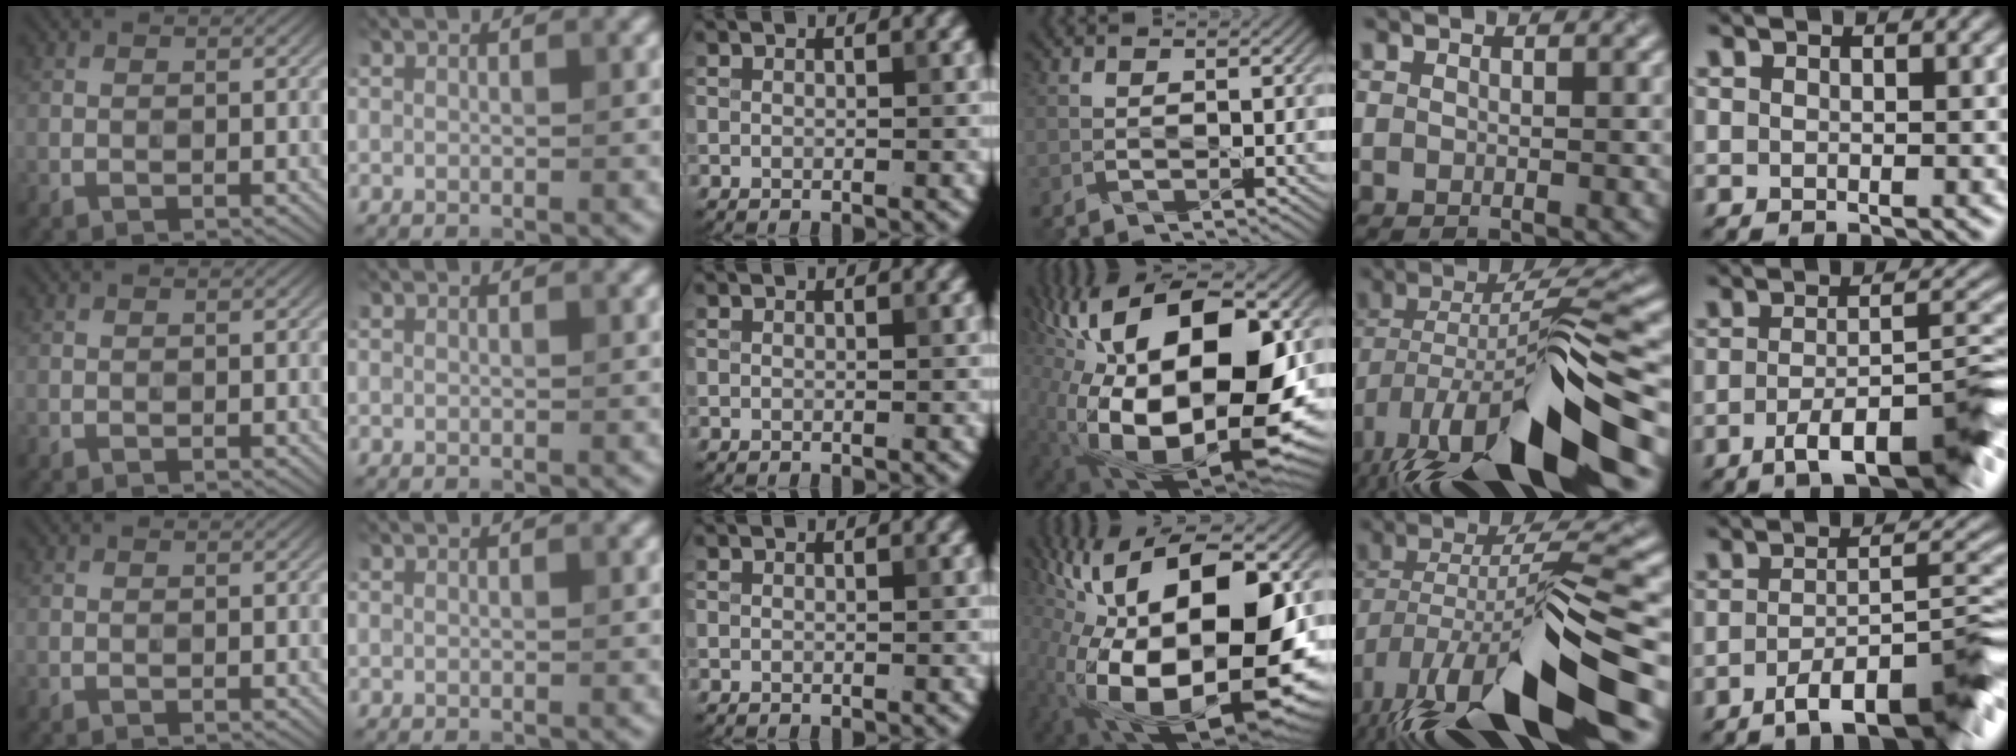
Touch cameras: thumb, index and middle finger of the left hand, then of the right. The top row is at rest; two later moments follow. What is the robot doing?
{"motion": "shake", "object": "box of matches"}